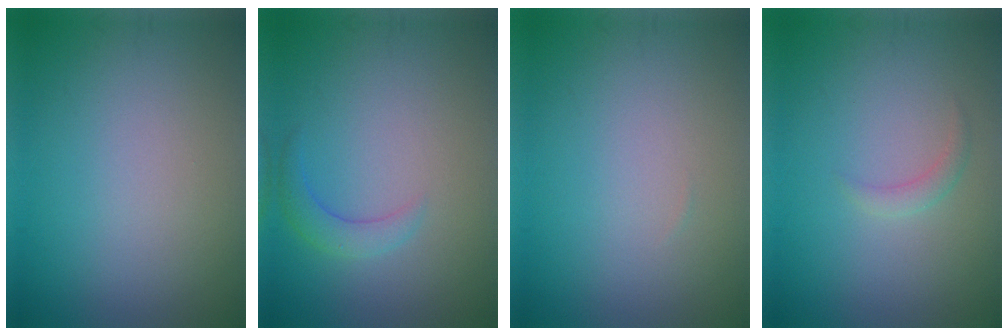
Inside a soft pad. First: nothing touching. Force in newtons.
{"total": 2.1, "press": 2.1, "slide": 0.2}
{"total": 0.0}
{"total": 1.1, "press": 1.1, "slide": 0.1}